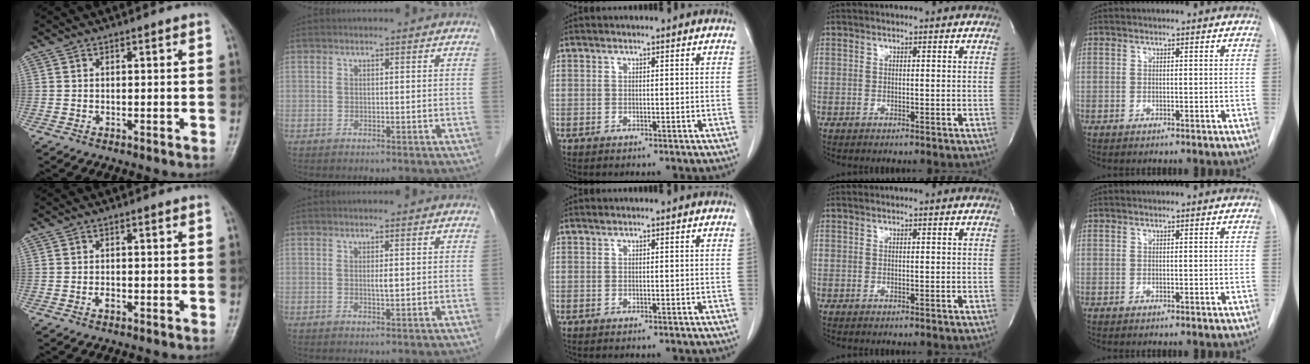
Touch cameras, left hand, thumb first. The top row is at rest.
{"thumb": {"total": 1.2, "force": [-0.5, 0.7, 0.8], "torque": [-0.012, 0.003, -0.010]}, "index": {"total": 1.0, "force": [0.2, 0.1, 0.9], "torque": [-0.021, -0.001, 0.003]}}